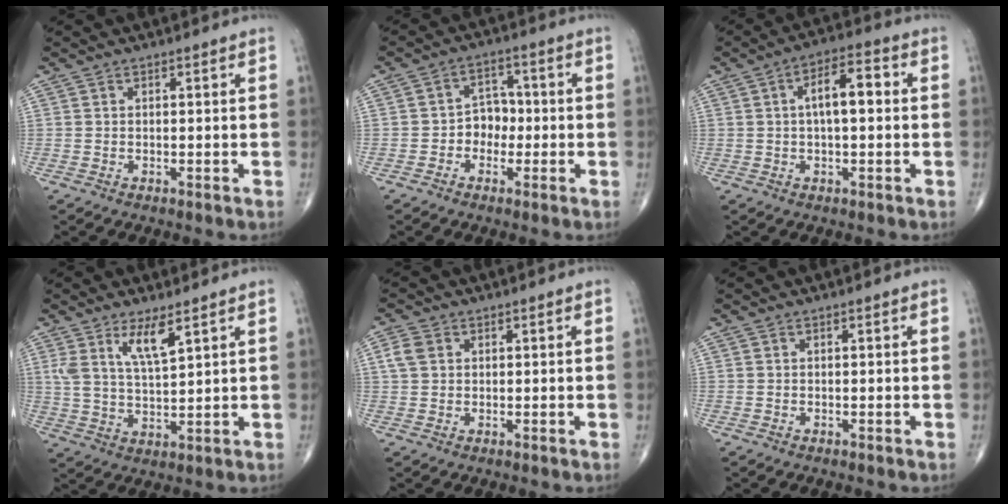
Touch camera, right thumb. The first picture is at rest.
{"total": 5.1, "force": [-1.2, 4.2, 2.6], "torque": [-0.006, 0.022, -0.033]}
{"total": 8.0, "force": [1.0, 3.3, 7.3], "torque": [-0.113, 0.023, 0.008]}
{"total": 7.2, "force": [4.1, 1.9, 5.6], "torque": [-0.107, -0.027, 0.085]}
{"total": 3.4, "force": [1.0, 2.6, 1.9], "torque": [-0.038, 0.006, 0.021]}
{"total": 0.0}